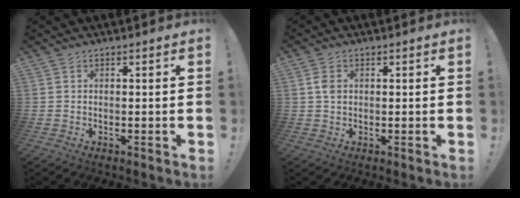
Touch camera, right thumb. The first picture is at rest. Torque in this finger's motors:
{"motor_torque": [0.09, 0.46, 0.32, -0.31, 0.00]}